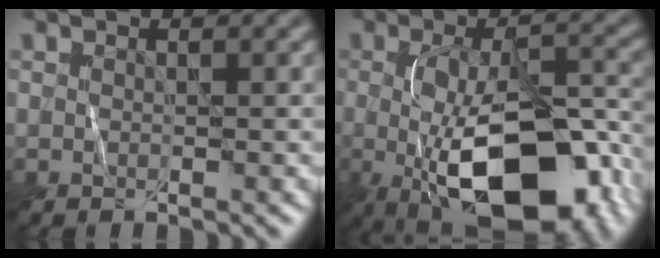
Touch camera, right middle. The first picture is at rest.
{"total": 12.4, "force": [-4.6, 5.4, 10.2], "torque": [-0.175, -0.012, -0.067]}